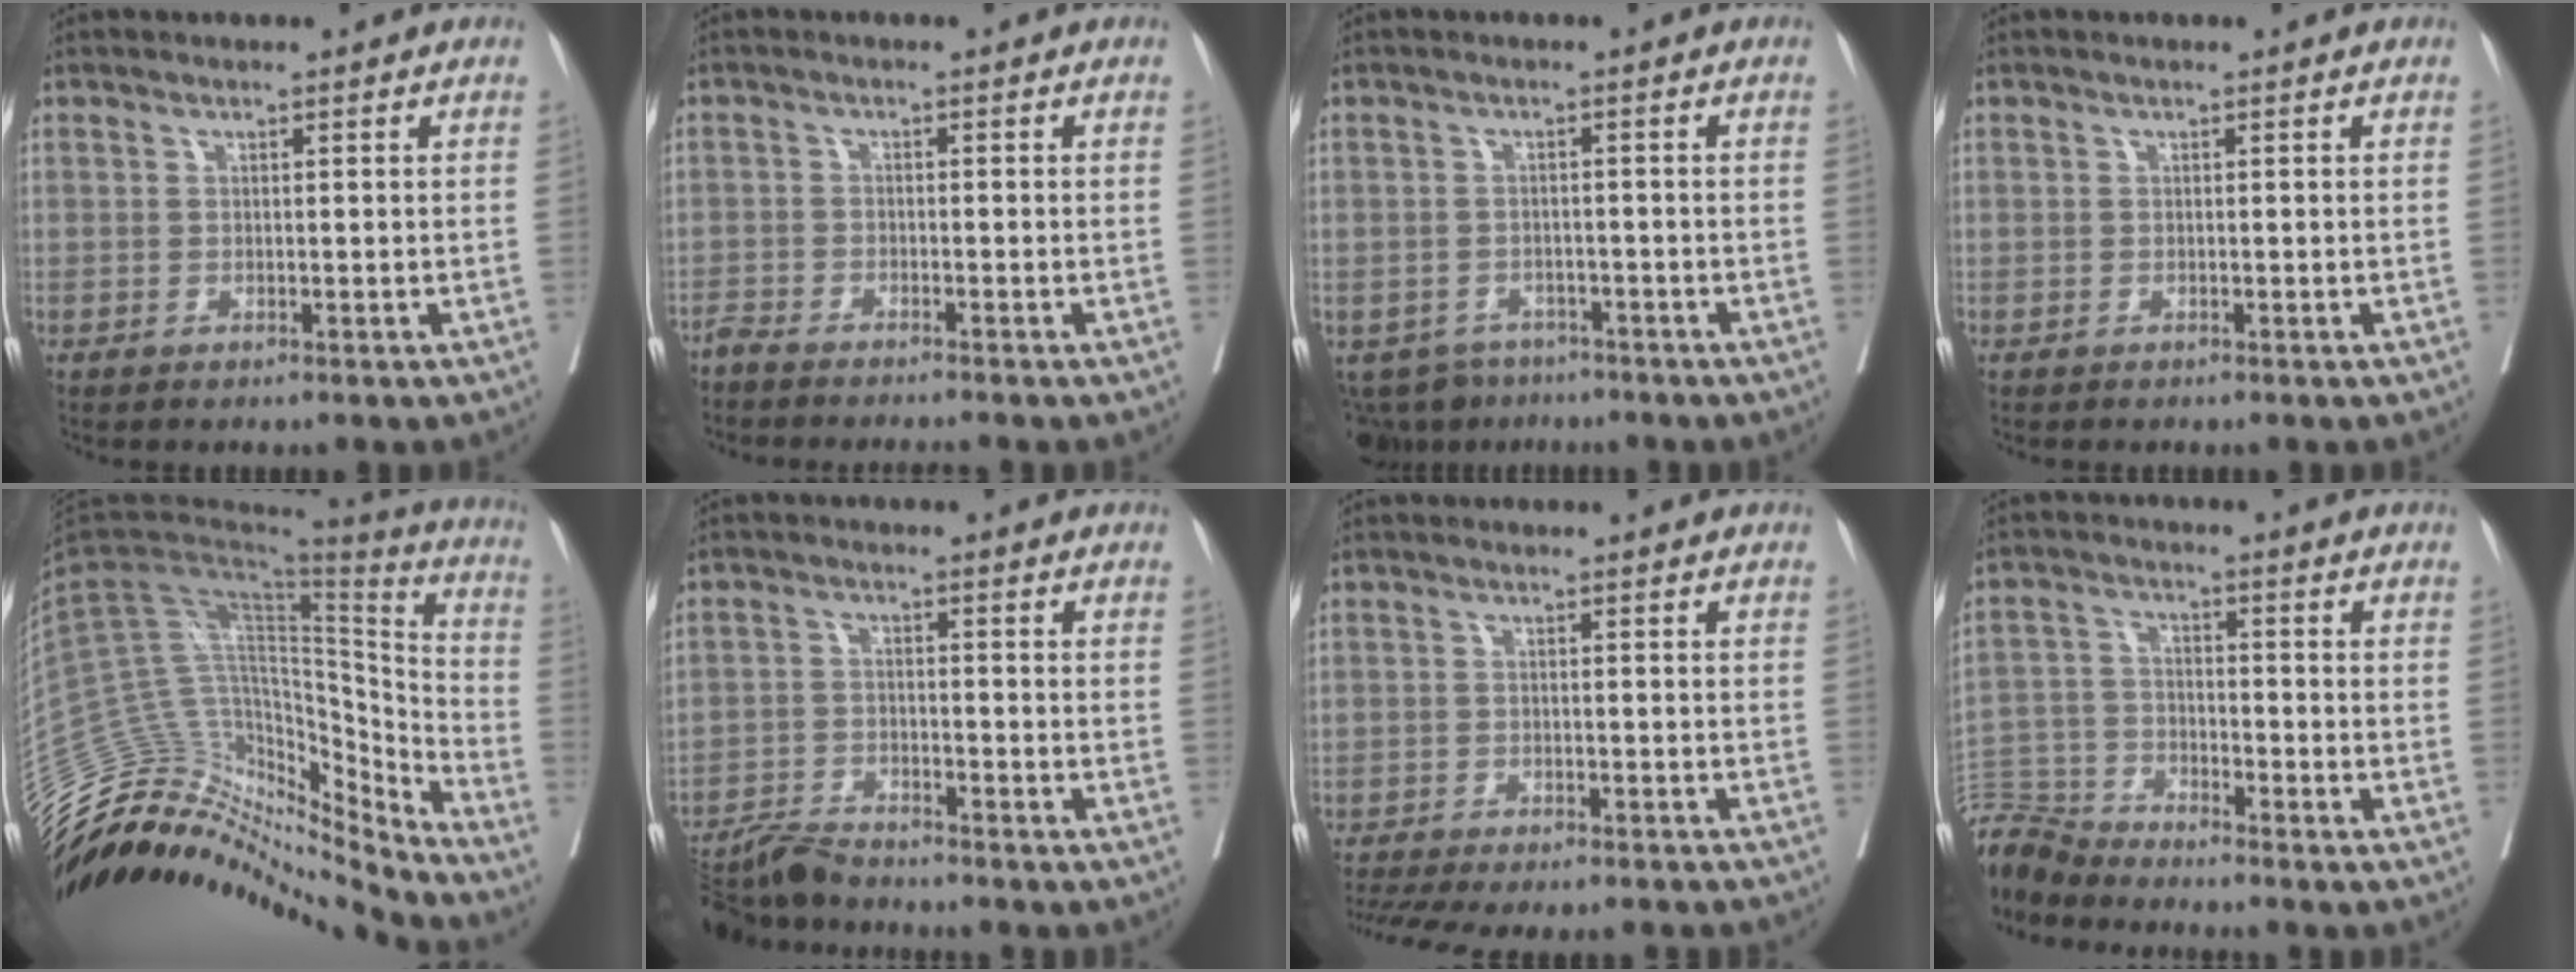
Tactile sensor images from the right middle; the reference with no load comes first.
{"total": 5.2, "force": [-4.9, -0.3, 1.8], "torque": [-0.017, -0.008, -0.080]}
{"total": 6.6, "force": [-5.3, 3.8, 0.9], "torque": [-0.014, -0.002, -0.074]}
{"total": 0.0}
{"total": 28.5, "force": [-26.6, 5.7, 8.5], "torque": [-0.157, 0.040, -0.408]}
{"total": 8.2, "force": [-7.9, 0.4, 2.2], "torque": [-0.032, -0.017, -0.140]}
{"total": 15.3, "force": [-13.8, 2.6, 6.2], "torque": [-0.138, -0.018, -0.188]}
{"total": 8.6, "force": [-8.6, 0.0, 0.4], "torque": [-0.014, 0.005, -0.170]}